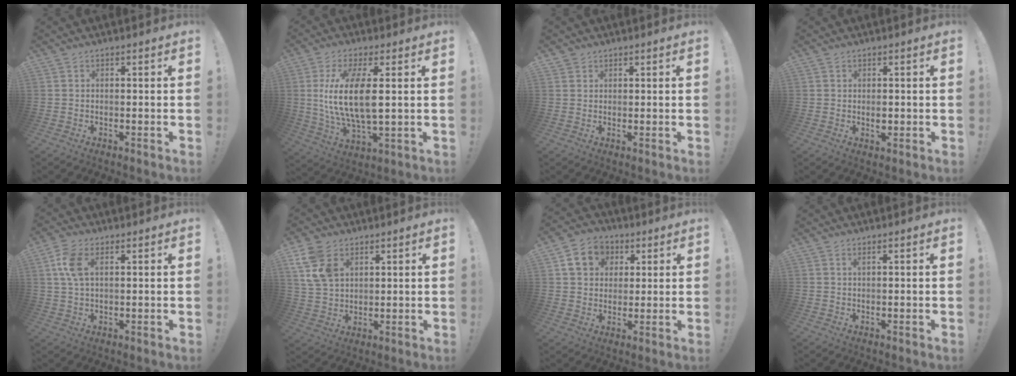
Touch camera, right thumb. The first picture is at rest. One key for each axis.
{"total": 15.2, "fx": 1.9, "fy": 5.5, "fz": 14.1, "tx": -0.279, "ty": -0.015, "tz": 0.024}
{"total": 1.2, "fx": 1.0, "fy": 0.7, "fz": 0.1, "tx": 0.006, "ty": -0.007, "tz": 0.016}
{"total": 1.8, "fx": -0.3, "fy": 1.4, "fz": 1.1, "tx": -0.003, "ty": -0.004, "tz": -0.008}
{"total": 7.7, "fx": 2.4, "fy": 4.0, "fz": 6.2, "tx": -0.132, "ty": -0.001, "tz": 0.041}
{"total": 12.9, "fx": 5.6, "fy": 8.8, "fz": 7.7, "tx": -0.152, "ty": -0.010, "tz": 0.109}
{"total": 11.3, "fx": 4.3, "fy": 9.4, "fz": 4.6, "tx": -0.062, "ty": -0.009, "tz": 0.088}
{"total": 0.8, "fx": 0.4, "fy": 0.0, "fz": 0.7, "tx": -0.013, "ty": 0.001, "tz": 0.006}